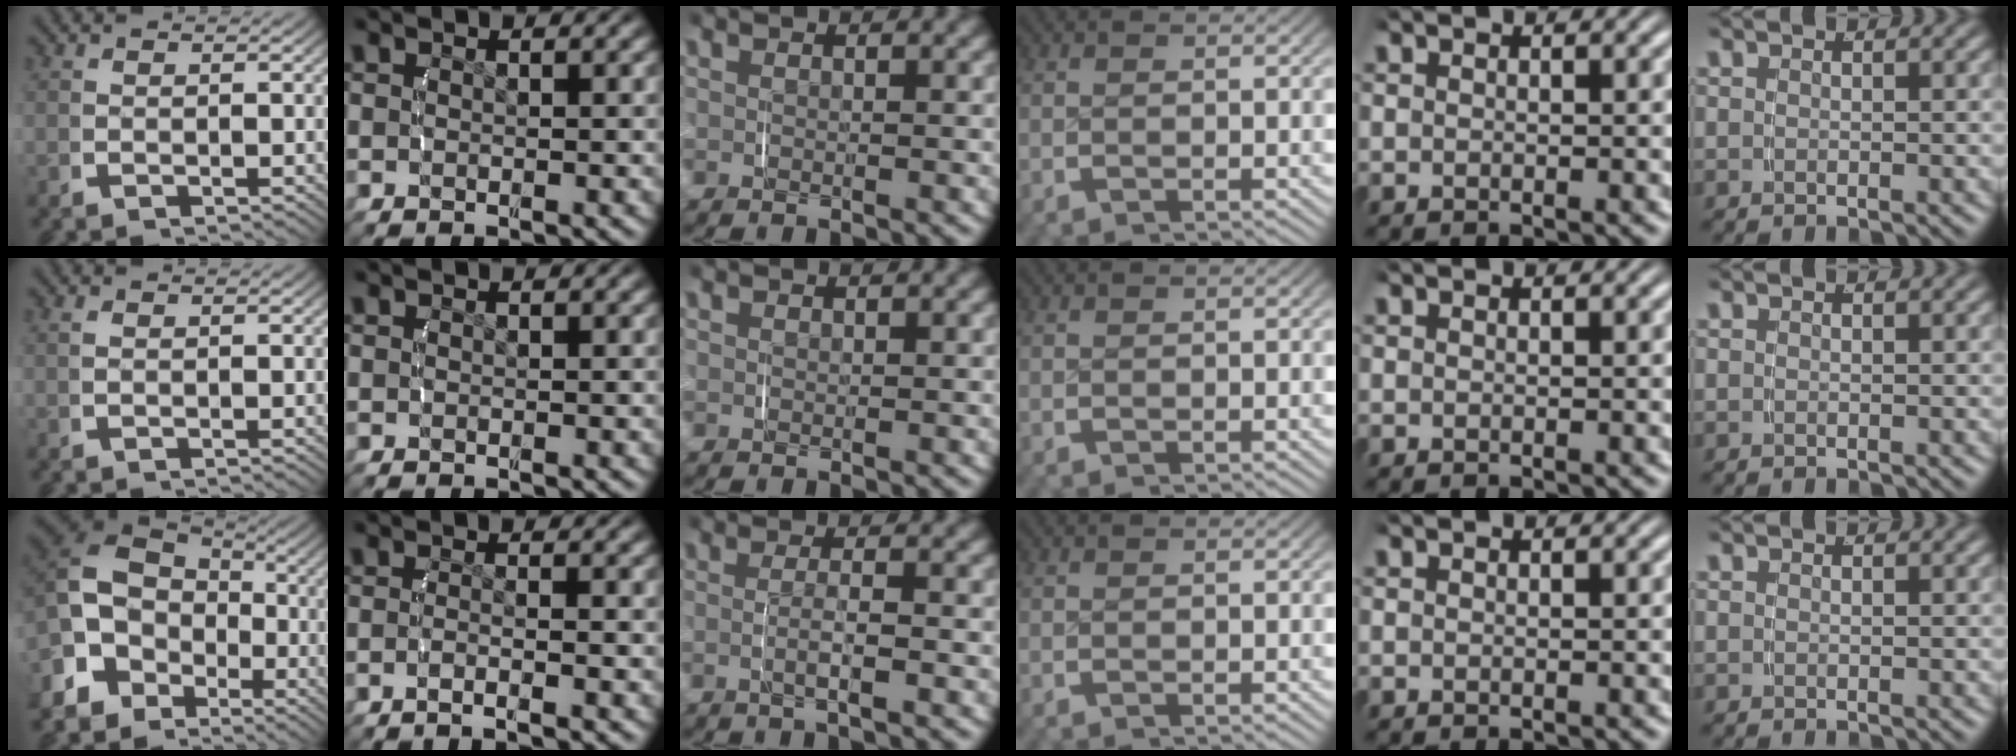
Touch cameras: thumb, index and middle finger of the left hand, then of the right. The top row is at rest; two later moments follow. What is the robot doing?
{"motion": "lift_and_place", "object": "napkin"}